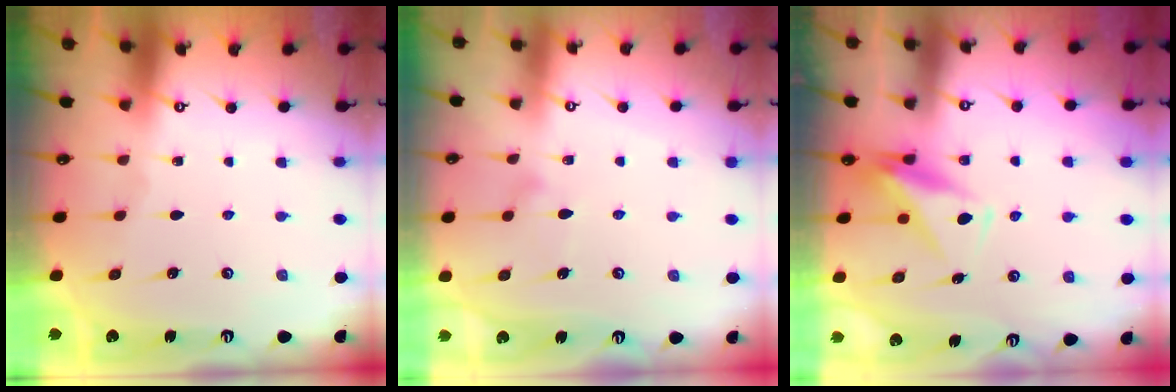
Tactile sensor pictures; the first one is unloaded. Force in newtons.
{"total": 9.0, "press": 9.0, "slide": 0.6}
{"total": 10.0, "press": 9.9, "slide": 1.7}